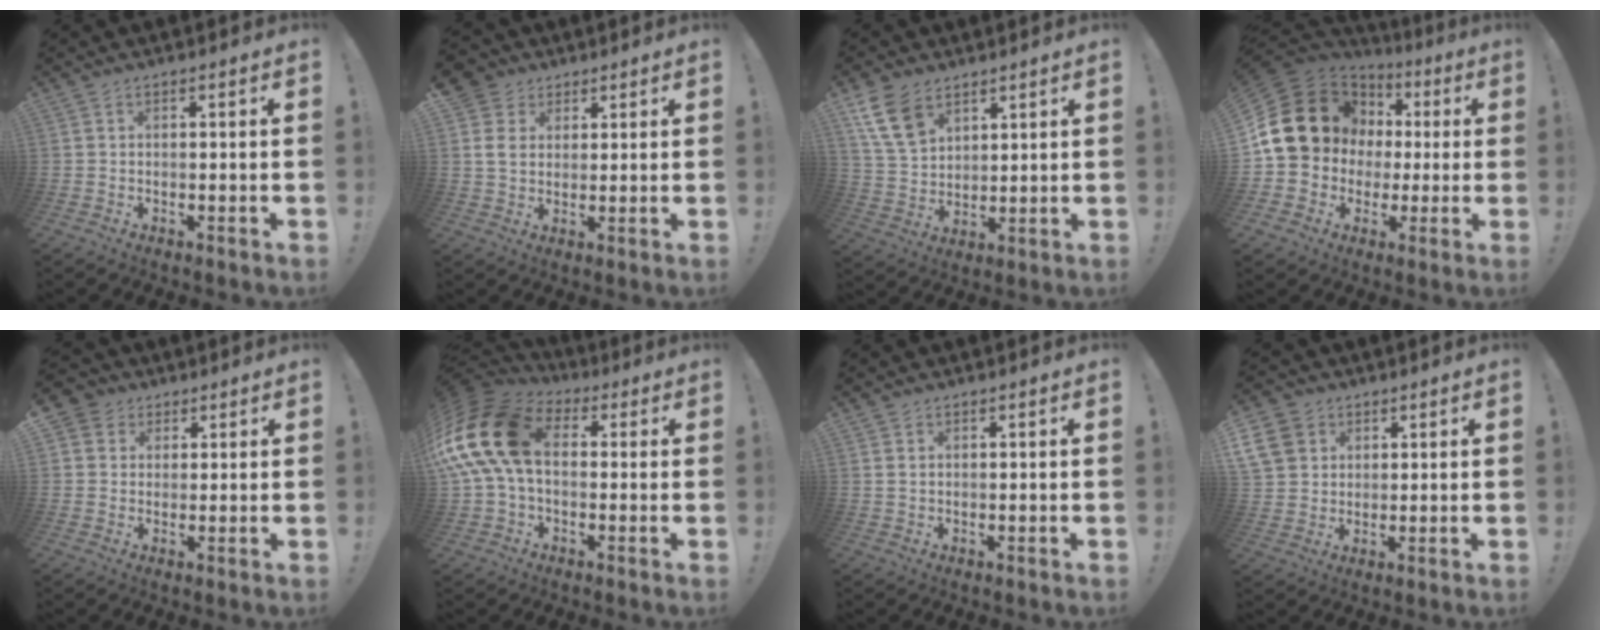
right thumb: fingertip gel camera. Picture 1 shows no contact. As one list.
[{"total": 6.8, "force": [2.6, 5.8, 2.4], "torque": [-0.038, -0.007, 0.052]}, {"total": 12.2, "force": [7.5, 7.4, 6.1], "torque": [-0.121, -0.027, 0.148]}, {"total": 20.3, "force": [4.7, 17.2, 9.7], "torque": [-0.161, -0.021, 0.125]}, {"total": 5.0, "force": [1.8, 4.6, 1.1], "torque": [-0.019, -0.004, 0.037]}, {"total": 22.2, "force": [3.1, 14.4, 16.5], "torque": [-0.323, 0.011, 0.060]}, {"total": 1.3, "force": [0.8, 0.9, 0.4], "torque": [-0.003, -0.001, 0.013]}, {"total": 9.5, "force": [3.8, 8.0, 3.6], "torque": [-0.068, -0.017, 0.077]}]